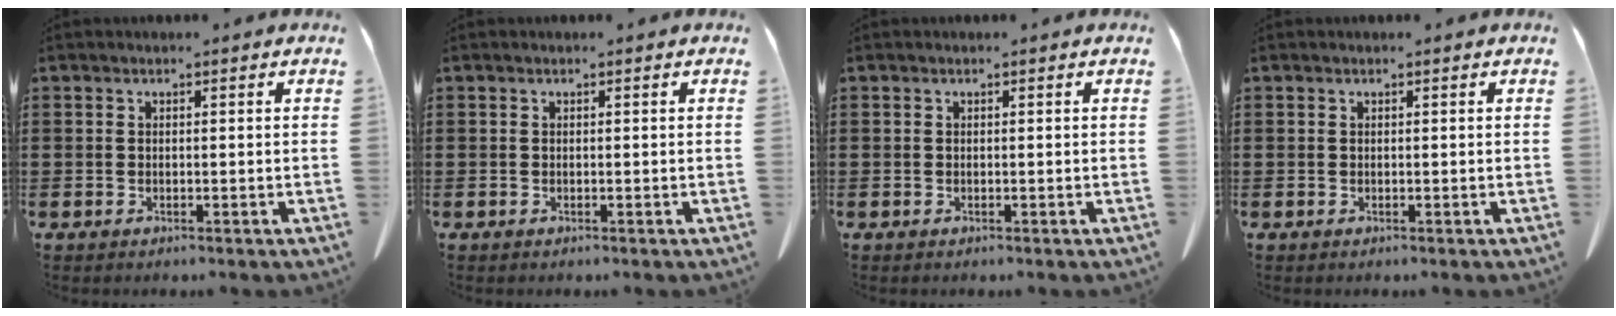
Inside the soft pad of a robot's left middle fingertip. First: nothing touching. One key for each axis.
{"total": 0.0}
{"total": 0.0}
{"total": 0.0}